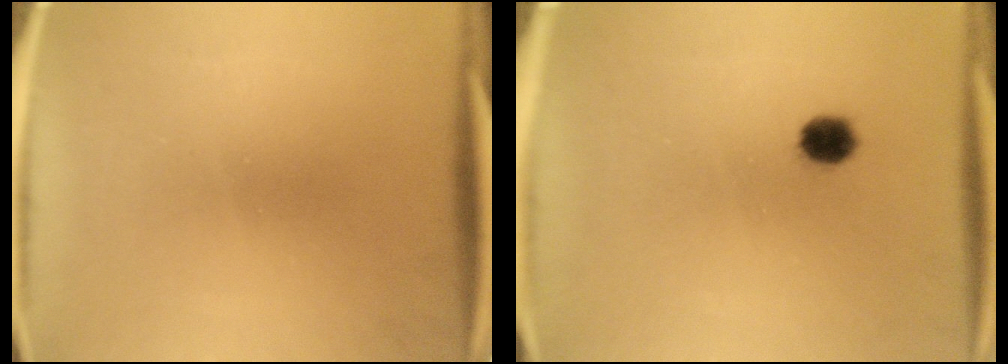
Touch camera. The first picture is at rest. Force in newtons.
{"total": 3.7}